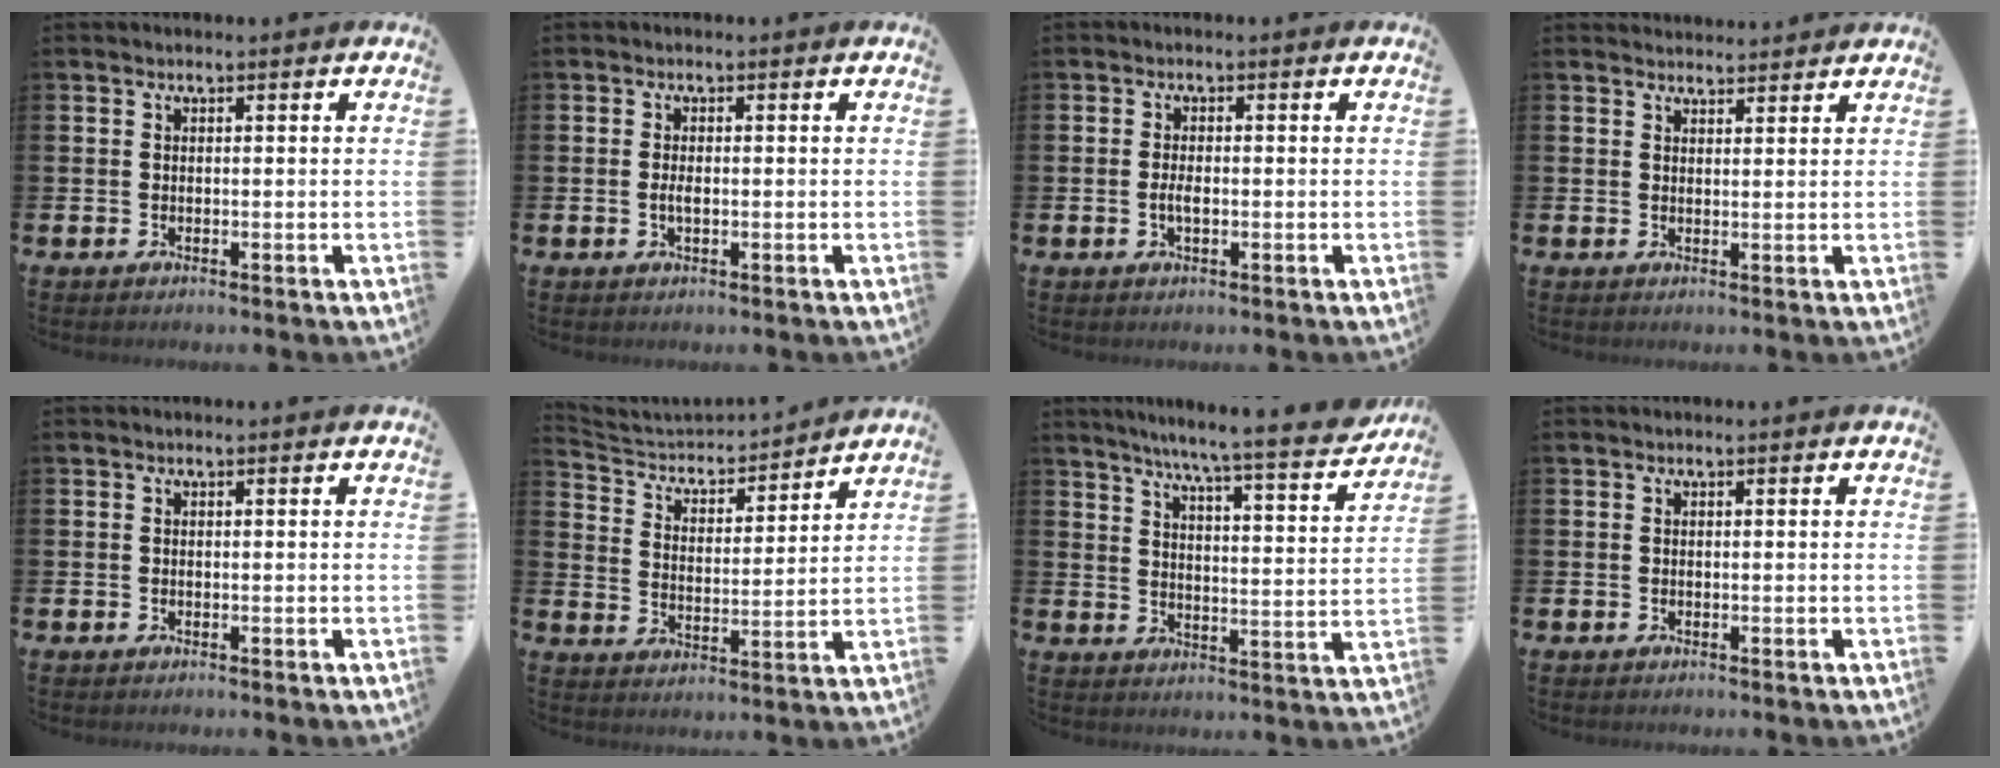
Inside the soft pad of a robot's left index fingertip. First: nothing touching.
{"total": 1.4, "force": [-0.2, 0.6, 1.3], "torque": [-0.023, 0.001, -0.005]}
{"total": 1.7, "force": [-0.3, 0.7, 1.5], "torque": [-0.025, 0.000, -0.008]}
{"total": 2.5, "force": [2.5, 0.4, -0.1], "torque": [0.007, -0.015, 0.044]}
{"total": 0.0}
{"total": 4.2, "force": [4.1, 1.1, 0.4], "torque": [-0.038, -0.038, 0.064]}
{"total": 7.2, "force": [6.6, -0.4, 3.0], "torque": [-0.068, -0.053, 0.107]}
{"total": 0.0}